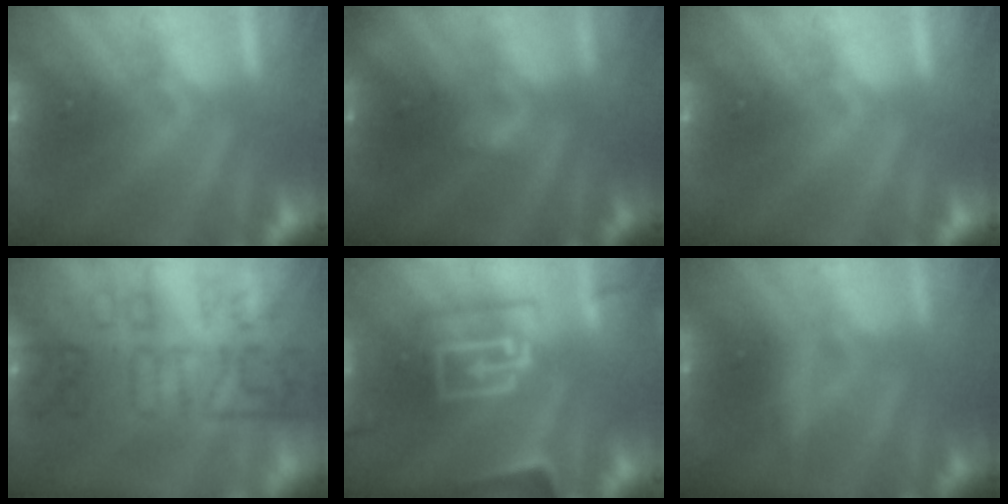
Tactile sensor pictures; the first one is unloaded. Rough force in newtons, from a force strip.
{"total": 1.8}
{"total": 0.0}
{"total": 10.2}
{"total": 8.4}
{"total": 2.3}